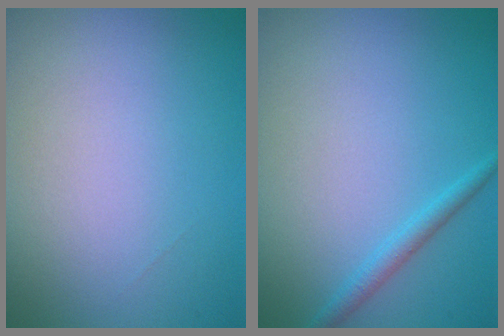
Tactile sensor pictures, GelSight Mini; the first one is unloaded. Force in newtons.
{"total": 1.4, "press": 1.4, "slide": 0.1}